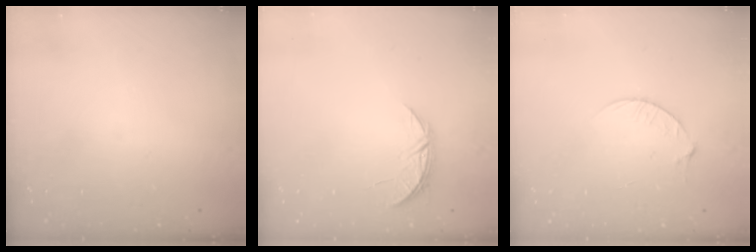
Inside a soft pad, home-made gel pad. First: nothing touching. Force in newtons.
{"total": 5.1, "press": 5.1, "slide": 0.6}
{"total": 4.5, "press": 4.5, "slide": 0.5}